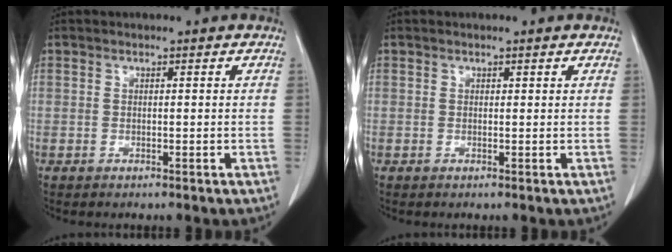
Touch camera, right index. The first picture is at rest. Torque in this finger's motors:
{"motor_torque": [-0.05, 0.03, 0.00, -0.01]}